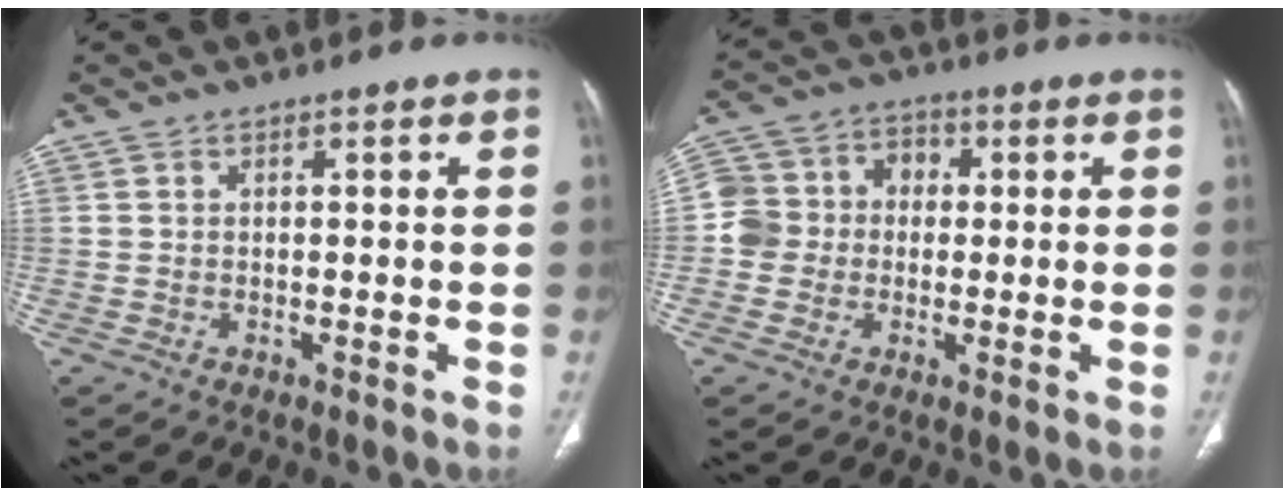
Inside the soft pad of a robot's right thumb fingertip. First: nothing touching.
{"total": 8.8, "force": [-0.3, 8.1, 3.5], "torque": [-0.040, 0.035, -0.015]}